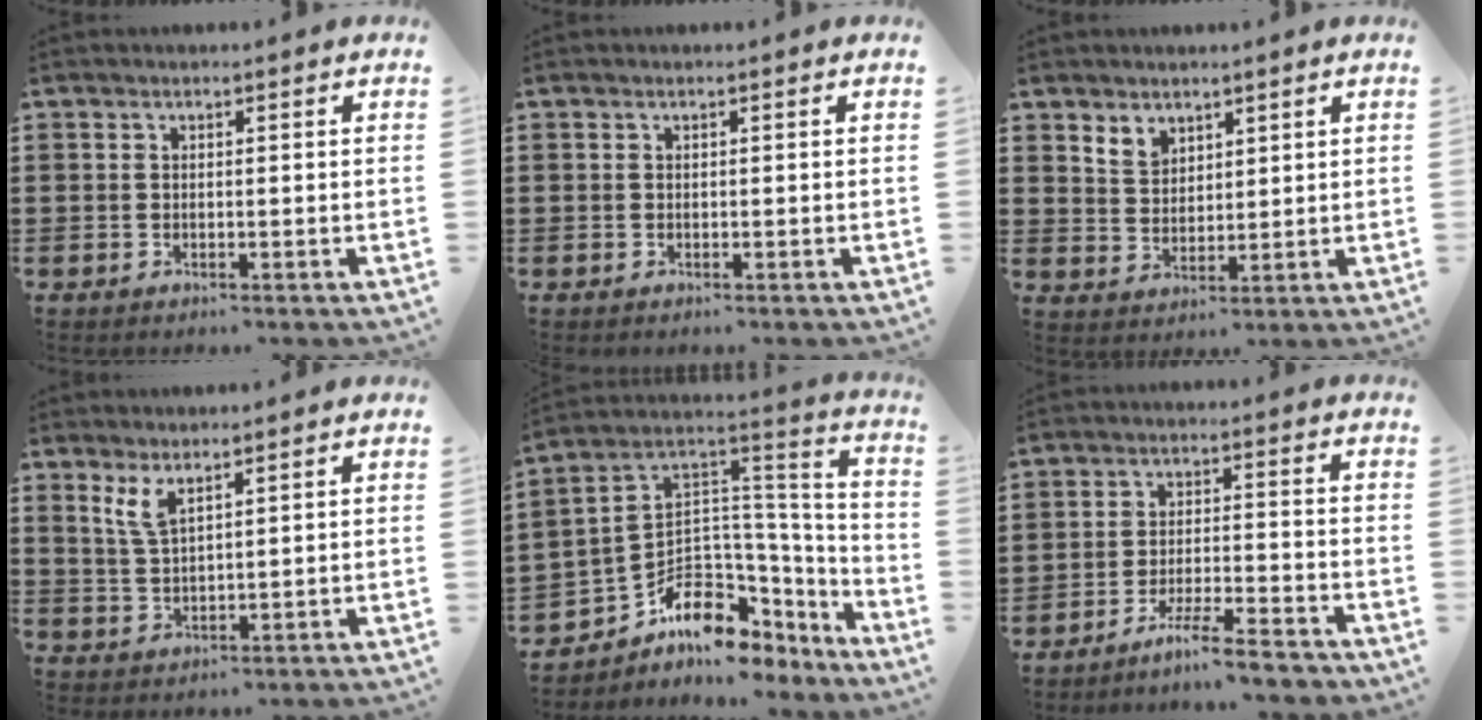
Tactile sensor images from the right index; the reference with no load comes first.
{"total": 0.0}
{"total": 3.3, "force": [2.7, 2.0, 0.4], "torque": [-0.018, 0.005, 0.052]}
{"total": 3.8, "force": [2.5, 1.1, 2.7], "torque": [-0.060, 0.003, 0.045]}
{"total": 9.3, "force": [-4.0, 6.5, 5.3], "torque": [-0.130, -0.019, -0.070]}
{"total": 5.7, "force": [-5.1, -0.3, 2.5], "torque": [-0.048, -0.009, -0.098]}